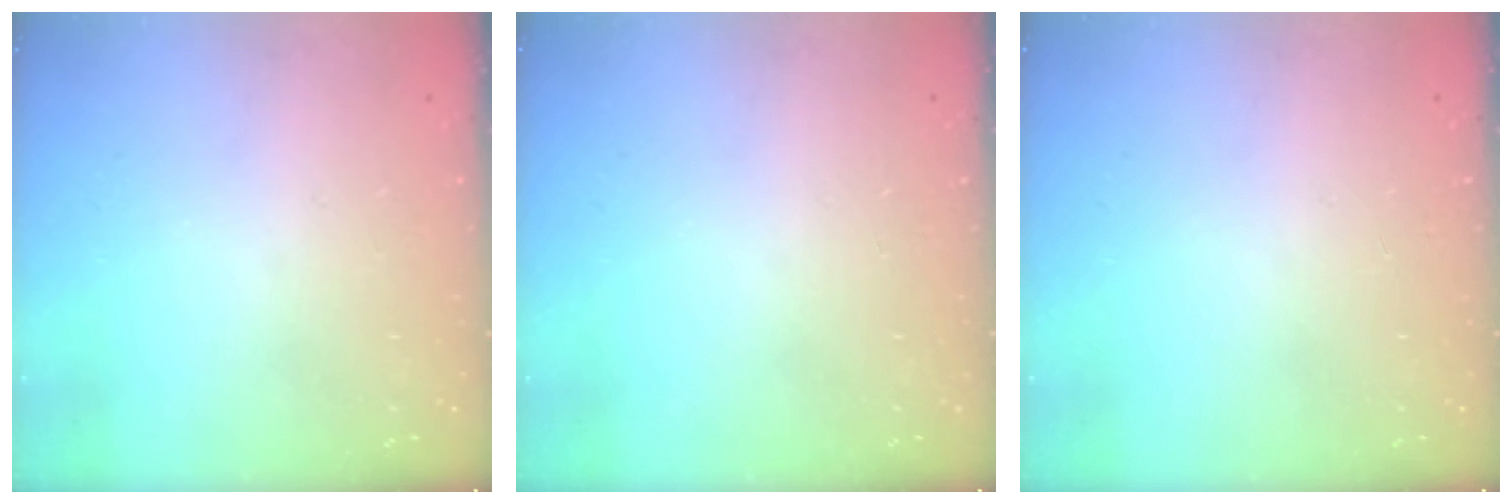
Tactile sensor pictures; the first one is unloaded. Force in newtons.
{"total": 0.0}
{"total": 0.0}